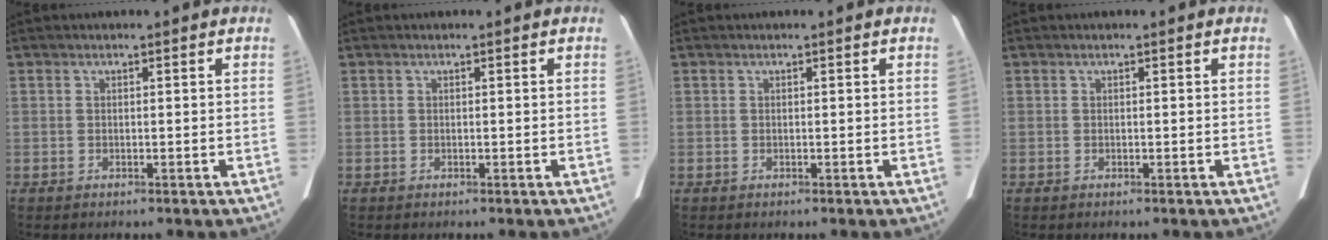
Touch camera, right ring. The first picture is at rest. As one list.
[{"total": 0.0}, {"total": 0.0}, {"total": 0.0}]